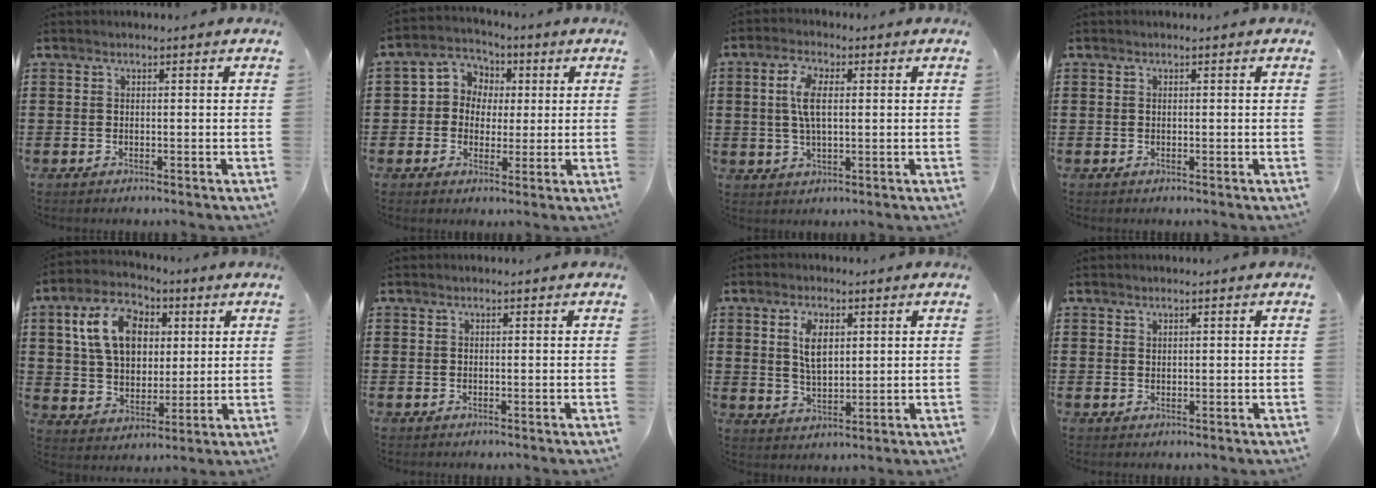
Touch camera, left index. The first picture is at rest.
{"total": 5.2, "force": [0.7, 5.1, 0.8], "torque": [-0.044, 0.008, 0.006]}
{"total": 6.0, "force": [1.0, 2.6, 5.3], "torque": [-0.116, 0.011, 0.013]}
{"total": 0.0}
{"total": 10.8, "force": [3.6, 7.5, 7.0], "torque": [-0.155, 0.015, 0.064]}
{"total": 0.0}
{"total": 5.5, "force": [1.8, 2.7, 4.4], "torque": [-0.088, 0.006, 0.030]}
{"total": 0.6, "force": [0.5, 0.3, 0.2], "torque": [-0.007, 0.002, 0.010]}